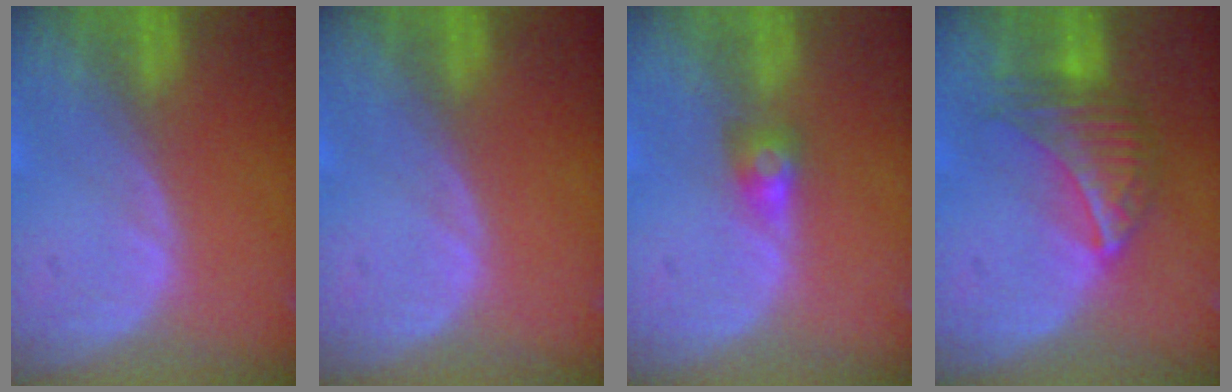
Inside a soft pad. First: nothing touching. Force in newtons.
{"total": 0.0}
{"total": 3.0, "press": 2.5, "slide": 1.7}
{"total": 6.6, "press": 6.5, "slide": 1.0}